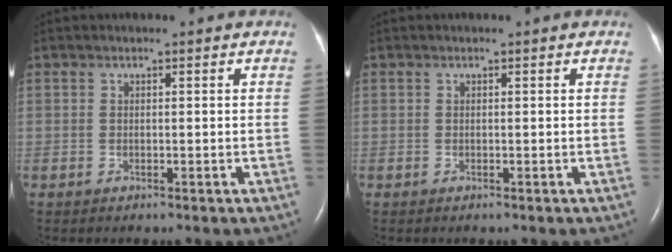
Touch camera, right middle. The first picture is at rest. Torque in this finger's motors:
{"motor_torque": [-0.01, 0.01, 0.00, 0.01]}